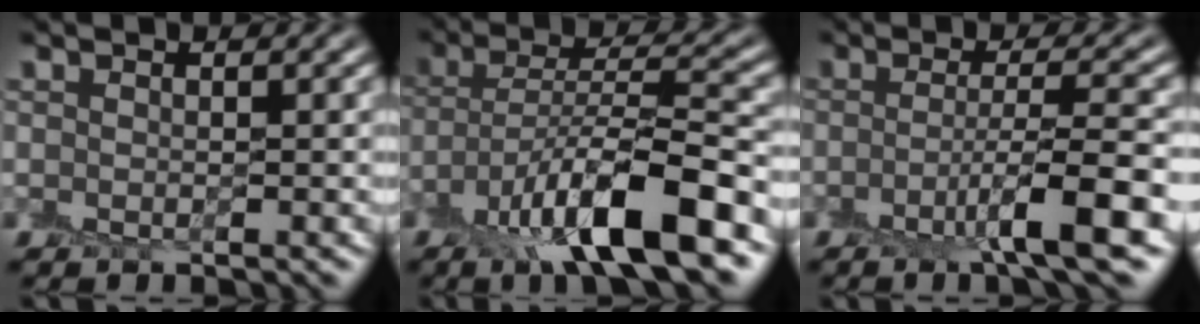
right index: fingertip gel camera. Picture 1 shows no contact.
{"total": 9.6, "force": [-5.5, 2.5, 7.5], "torque": [-0.133, 0.007, -0.100]}
{"total": 5.1, "force": [-2.3, 0.3, 4.5], "torque": [-0.071, 0.003, -0.050]}